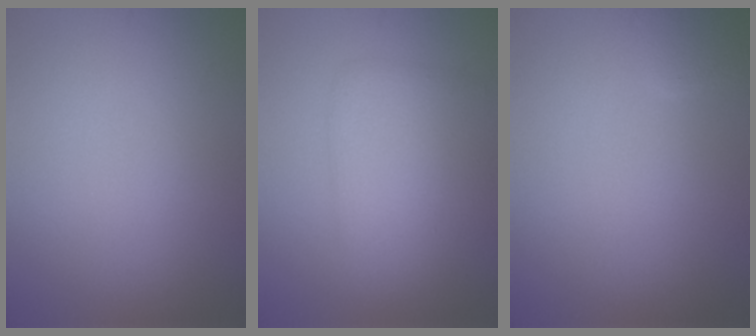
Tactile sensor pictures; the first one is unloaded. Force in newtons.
{"total": 4.4, "press": 4.4, "slide": 0.1}
{"total": 1.0, "press": 1.0, "slide": 0.1}